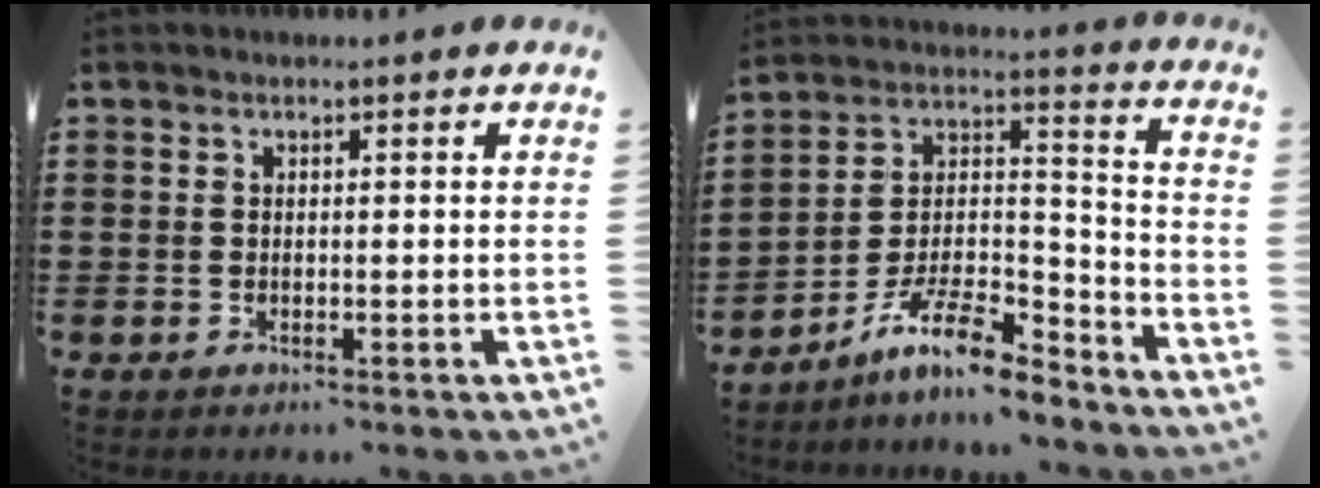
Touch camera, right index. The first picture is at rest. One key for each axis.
{"total": 11.2, "fx": -9.1, "fy": 2.4, "fz": 6.1, "tx": -0.119, "ty": 0.022, "tz": -0.178}